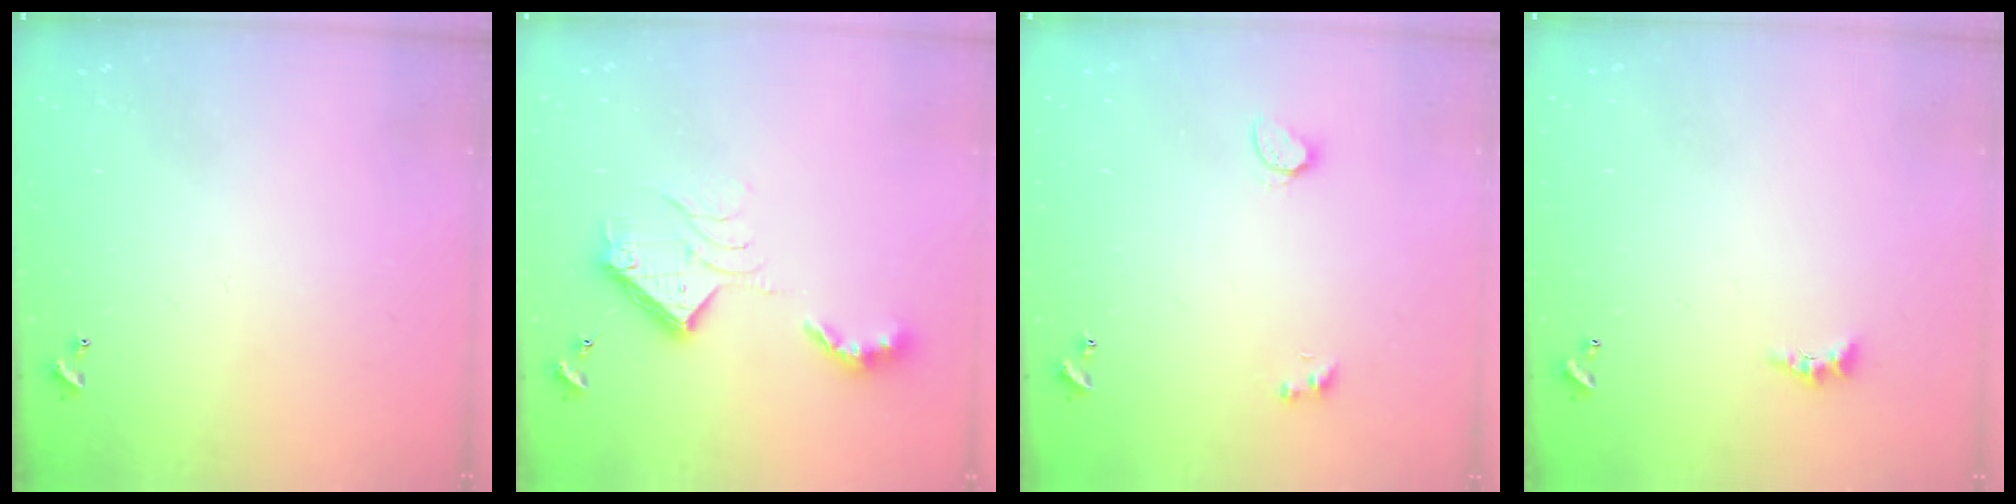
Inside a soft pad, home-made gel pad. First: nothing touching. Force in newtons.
{"total": 12.0, "press": 12.0, "slide": 0.4}
{"total": 2.3, "press": 2.3, "slide": 0.5}
{"total": 2.2, "press": 2.2, "slide": 0.6}